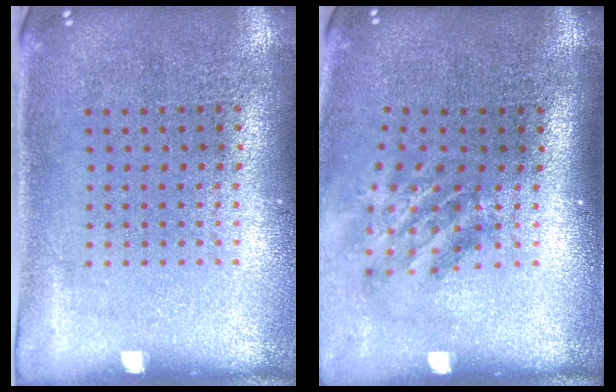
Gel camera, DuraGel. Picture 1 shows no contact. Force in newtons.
{"total": 1.9, "press": 1.2, "slide": 1.4}